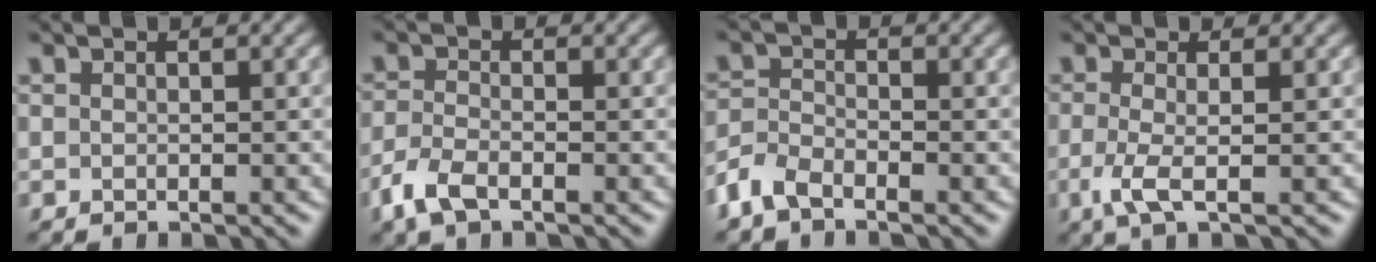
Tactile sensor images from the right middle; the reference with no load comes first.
{"total": 3.0, "force": [-1.9, 1.3, 1.9], "torque": [-0.048, -0.003, -0.047]}
{"total": 2.9, "force": [-2.1, 1.3, 1.4], "torque": [-0.032, 0.002, -0.054]}
{"total": 2.7, "force": [-0.8, 0.6, 2.6], "torque": [-0.063, -0.008, -0.020]}